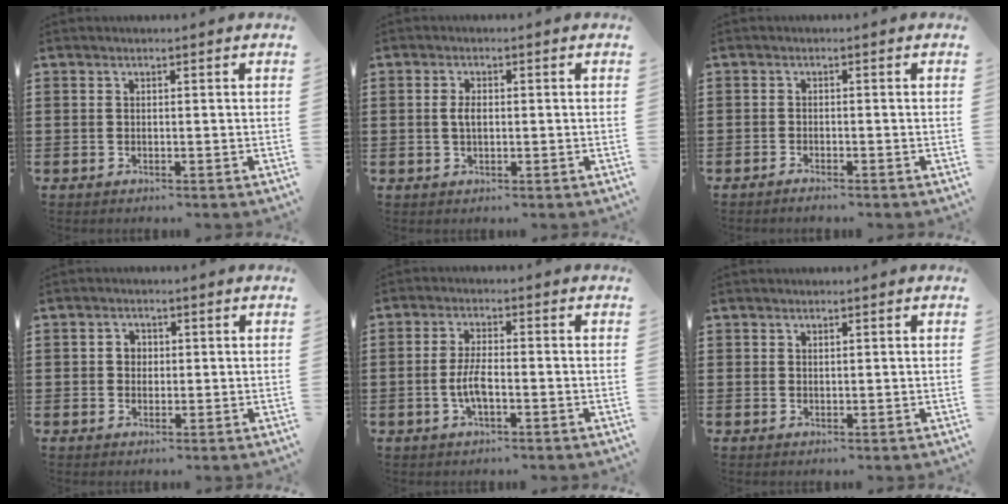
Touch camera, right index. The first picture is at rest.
{"total": 2.3, "force": [0.0, 1.2, 2.0], "torque": [-0.048, 0.002, -0.004]}
{"total": 1.2, "force": [-1.1, -0.1, 0.2], "torque": [-0.007, -0.005, -0.022]}
{"total": 2.0, "force": [0.1, 1.8, 0.8], "torque": [-0.021, 0.010, 0.000]}
{"total": 4.1, "force": [-1.0, 1.3, 3.8], "torque": [-0.087, -0.003, -0.025]}
{"total": 0.8, "force": [0.7, 0.4, 0.2], "torque": [-0.005, 0.000, 0.015]}